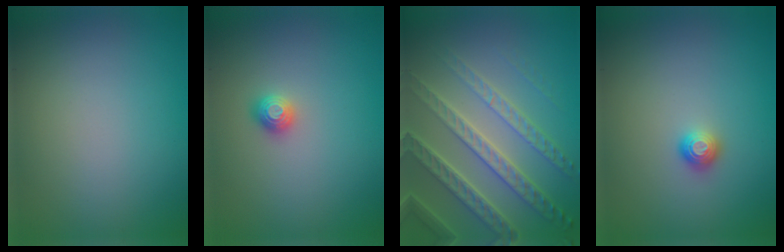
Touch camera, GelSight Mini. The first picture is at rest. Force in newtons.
{"total": 1.1, "press": 1.1, "slide": 0.3}
{"total": 7.2, "press": 5.1, "slide": 5.1}
{"total": 1.1, "press": 1.0, "slide": 0.4}